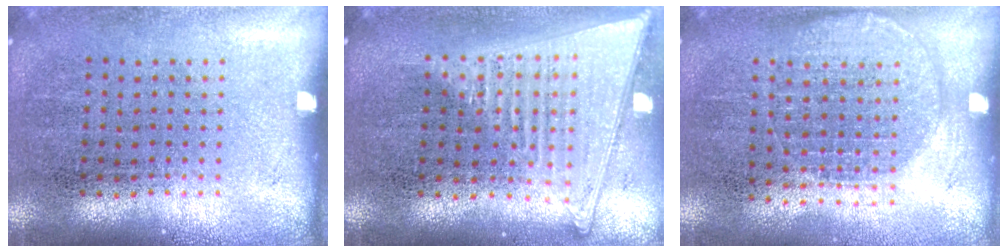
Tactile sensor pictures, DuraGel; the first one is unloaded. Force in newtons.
{"total": 1.8, "press": 1.6, "slide": 0.7}
{"total": 1.3, "press": 1.2, "slide": 0.5}